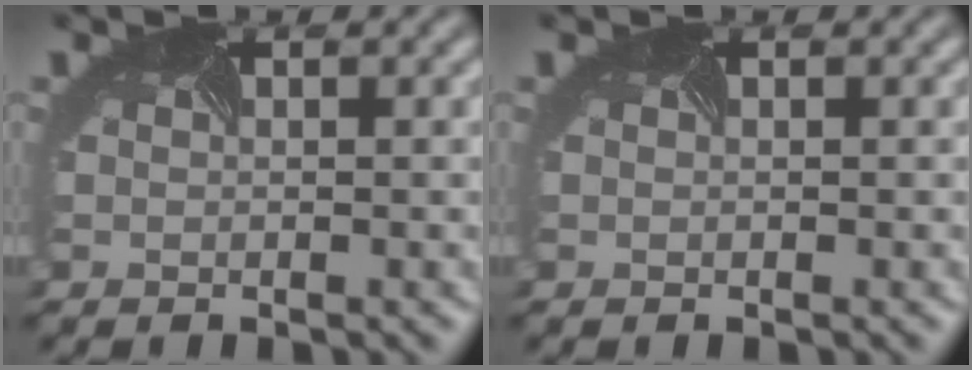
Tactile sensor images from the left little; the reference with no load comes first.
{"total": 0.0}